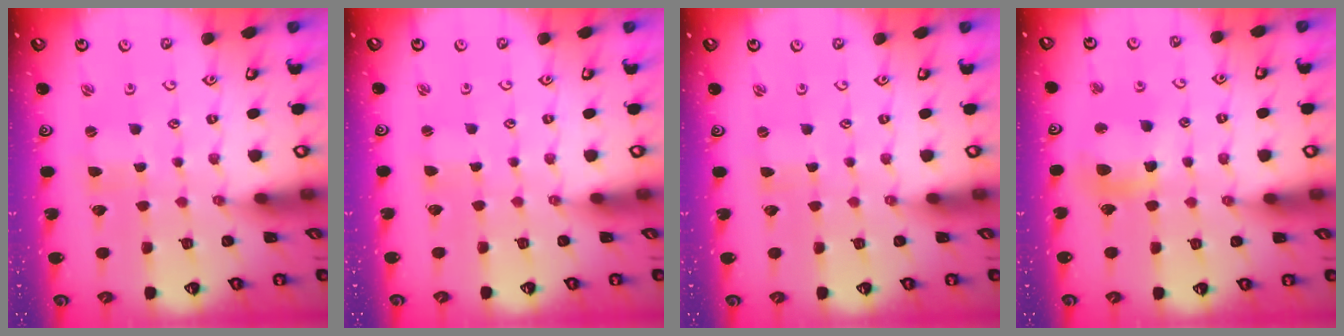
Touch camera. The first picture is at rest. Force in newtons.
{"total": 0.9, "press": 0.9, "slide": 0.1}
{"total": 0.0}
{"total": 11.5, "press": 11.4, "slide": 1.5}